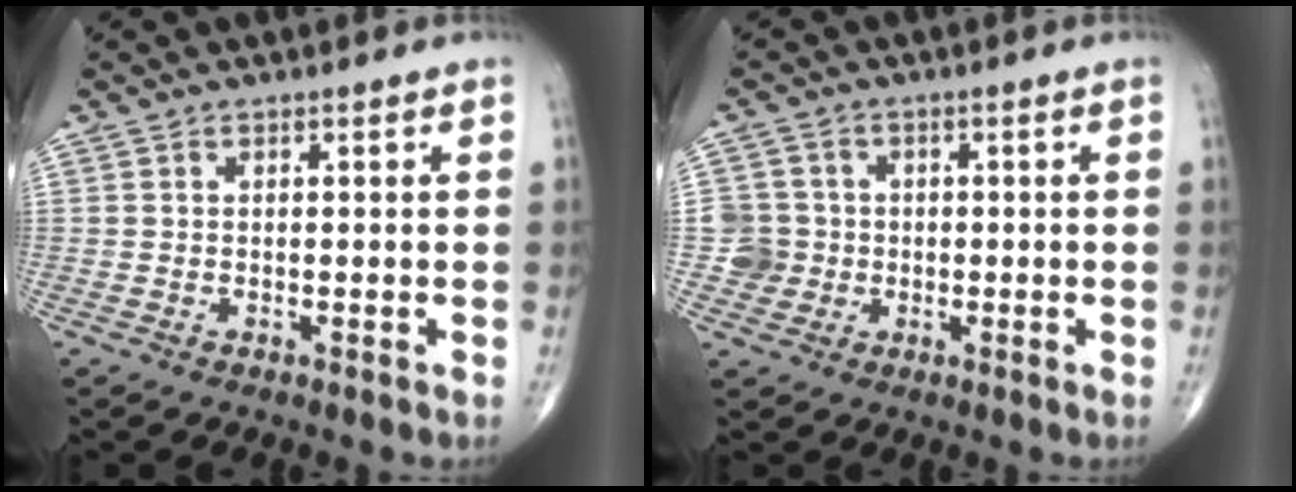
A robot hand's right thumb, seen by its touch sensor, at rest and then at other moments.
{"total": 4.6, "force": [-0.6, 4.5, 0.0], "torque": [0.031, 0.012, -0.016]}